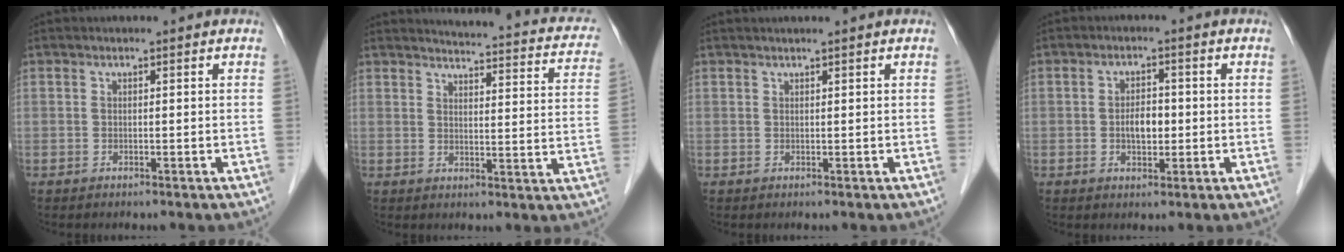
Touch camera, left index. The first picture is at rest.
{"total": 17.1, "force": [15.3, 3.5, 6.8], "torque": [-0.068, -0.021, 0.153]}
{"total": 1.1, "force": [0.9, -0.2, 0.6], "torque": [-0.008, 0.010, 0.020]}
{"total": 3.6, "force": [-0.4, 2.0, 3.0], "torque": [-0.054, 0.005, -0.005]}